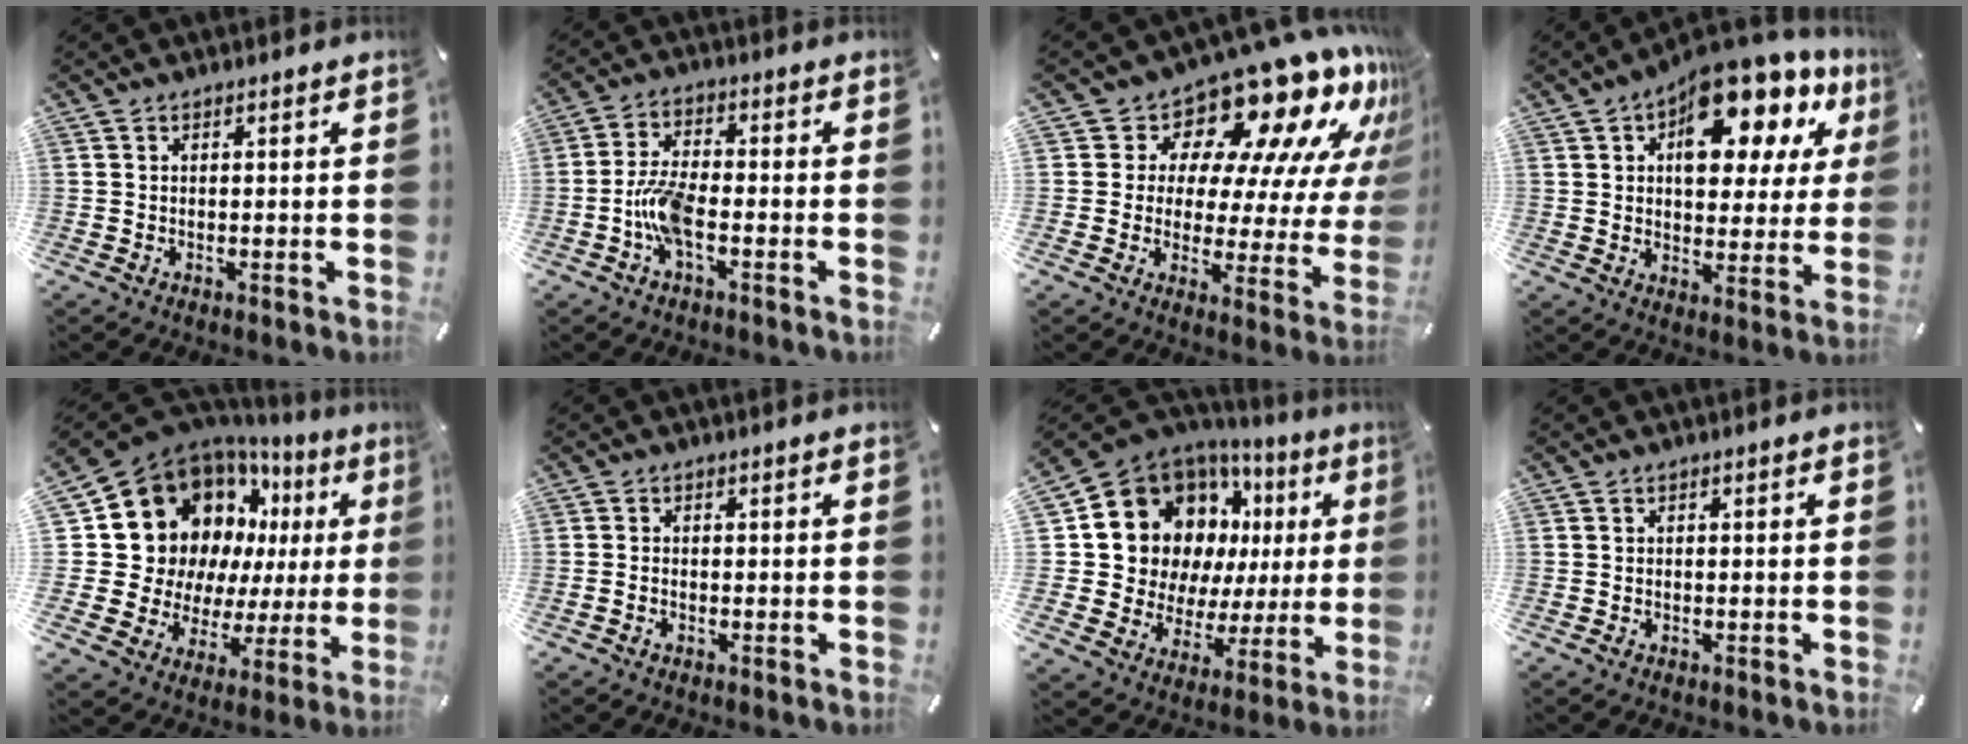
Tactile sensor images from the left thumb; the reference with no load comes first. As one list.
[{"total": 7.5, "force": [-2.8, 3.2, 6.2], "torque": [-0.135, 0.002, -0.052]}, {"total": 16.0, "force": [12.7, 6.7, 7.1], "torque": [-0.082, -0.127, 0.202]}, {"total": 16.4, "force": [9.6, 8.5, 10.2], "torque": [-0.137, -0.059, 0.165]}, {"total": 18.9, "force": [8.2, 14.8, 8.5], "torque": [-0.129, -0.074, 0.177]}, {"total": 1.1, "force": [-0.7, 0.5, 0.7], "torque": [-0.015, 0.000, -0.013]}, {"total": 16.7, "force": [7.2, 13.3, 7.0], "torque": [-0.120, -0.062, 0.153]}, {"total": 0.6, "force": [-0.3, 0.4, 0.2], "torque": [-0.003, 0.001, -0.007]}]